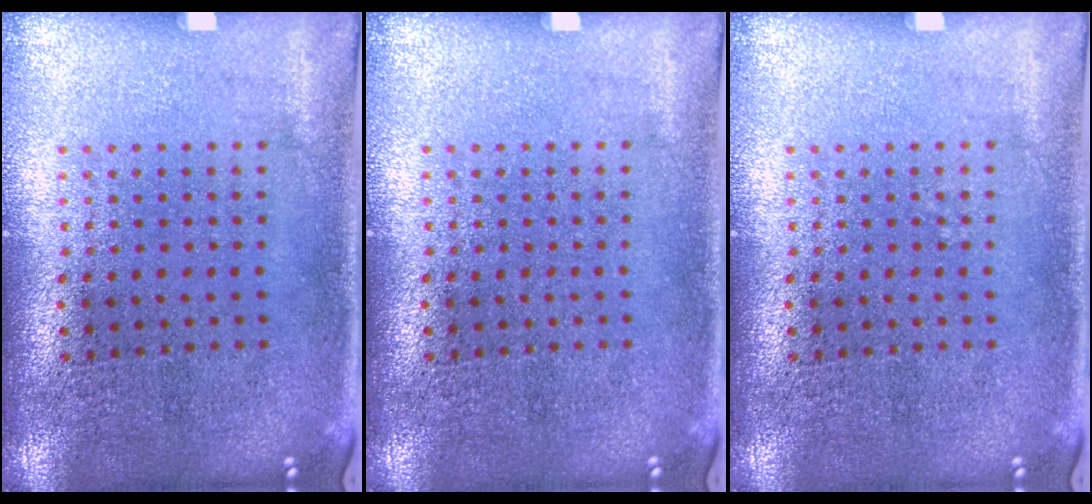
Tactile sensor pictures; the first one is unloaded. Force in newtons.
{"total": 0.0}
{"total": 0.0}